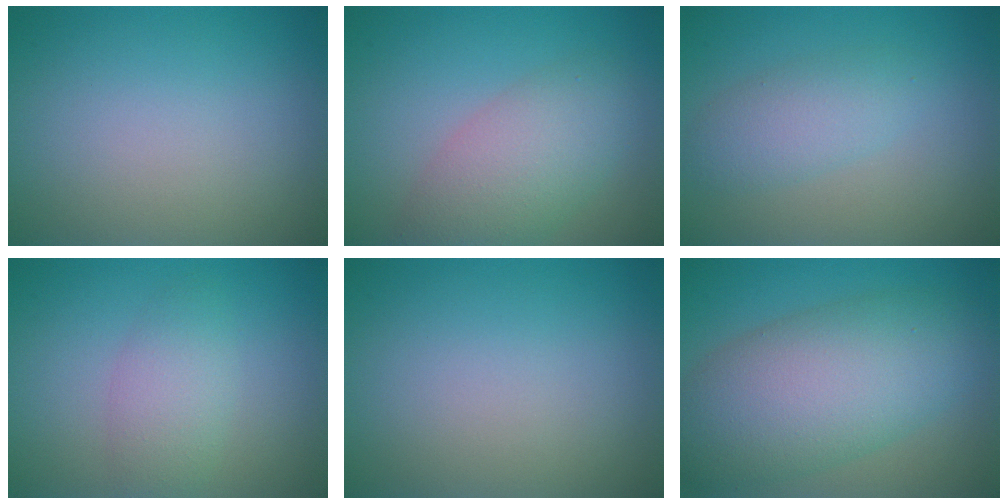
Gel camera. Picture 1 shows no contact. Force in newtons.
{"total": 5.3, "press": 5.3, "slide": 0.5}
{"total": 2.9, "press": 2.9, "slide": 0.1}
{"total": 2.8, "press": 2.8, "slide": 0.1}
{"total": 0.0}
{"total": 9.5, "press": 9.5, "slide": 0.4}